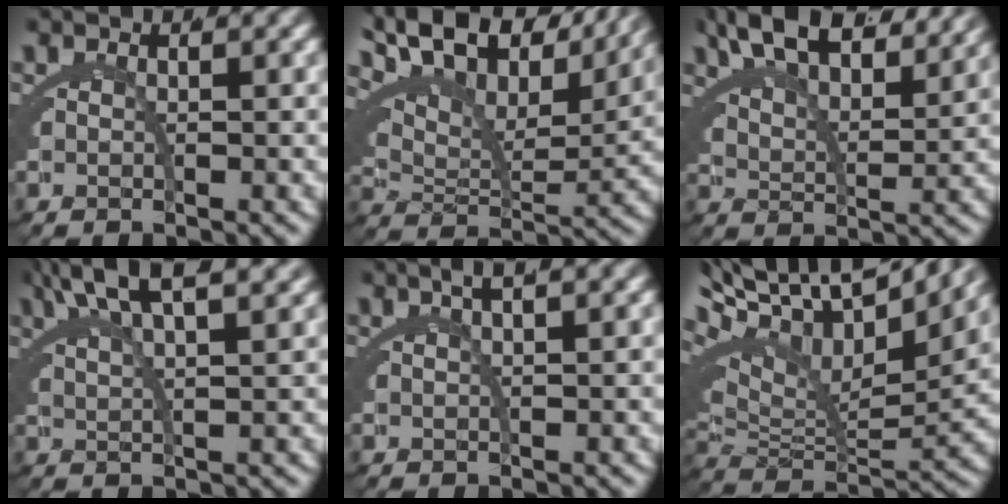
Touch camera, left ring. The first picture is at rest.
{"total": 13.9, "force": [11.0, 3.5, 7.7], "torque": [-0.115, 0.060, 0.156]}
{"total": 7.9, "force": [7.3, 0.2, 3.0], "torque": [-0.044, 0.027, 0.116]}
{"total": 5.5, "force": [4.5, -1.3, 2.9], "torque": [-0.044, 0.016, 0.078]}
{"total": 2.0, "force": [1.6, -0.5, 1.1], "torque": [-0.013, 0.014, 0.026]}
{"total": 14.0, "force": [7.1, 6.8, 9.9], "torque": [-0.153, 0.030, 0.103]}